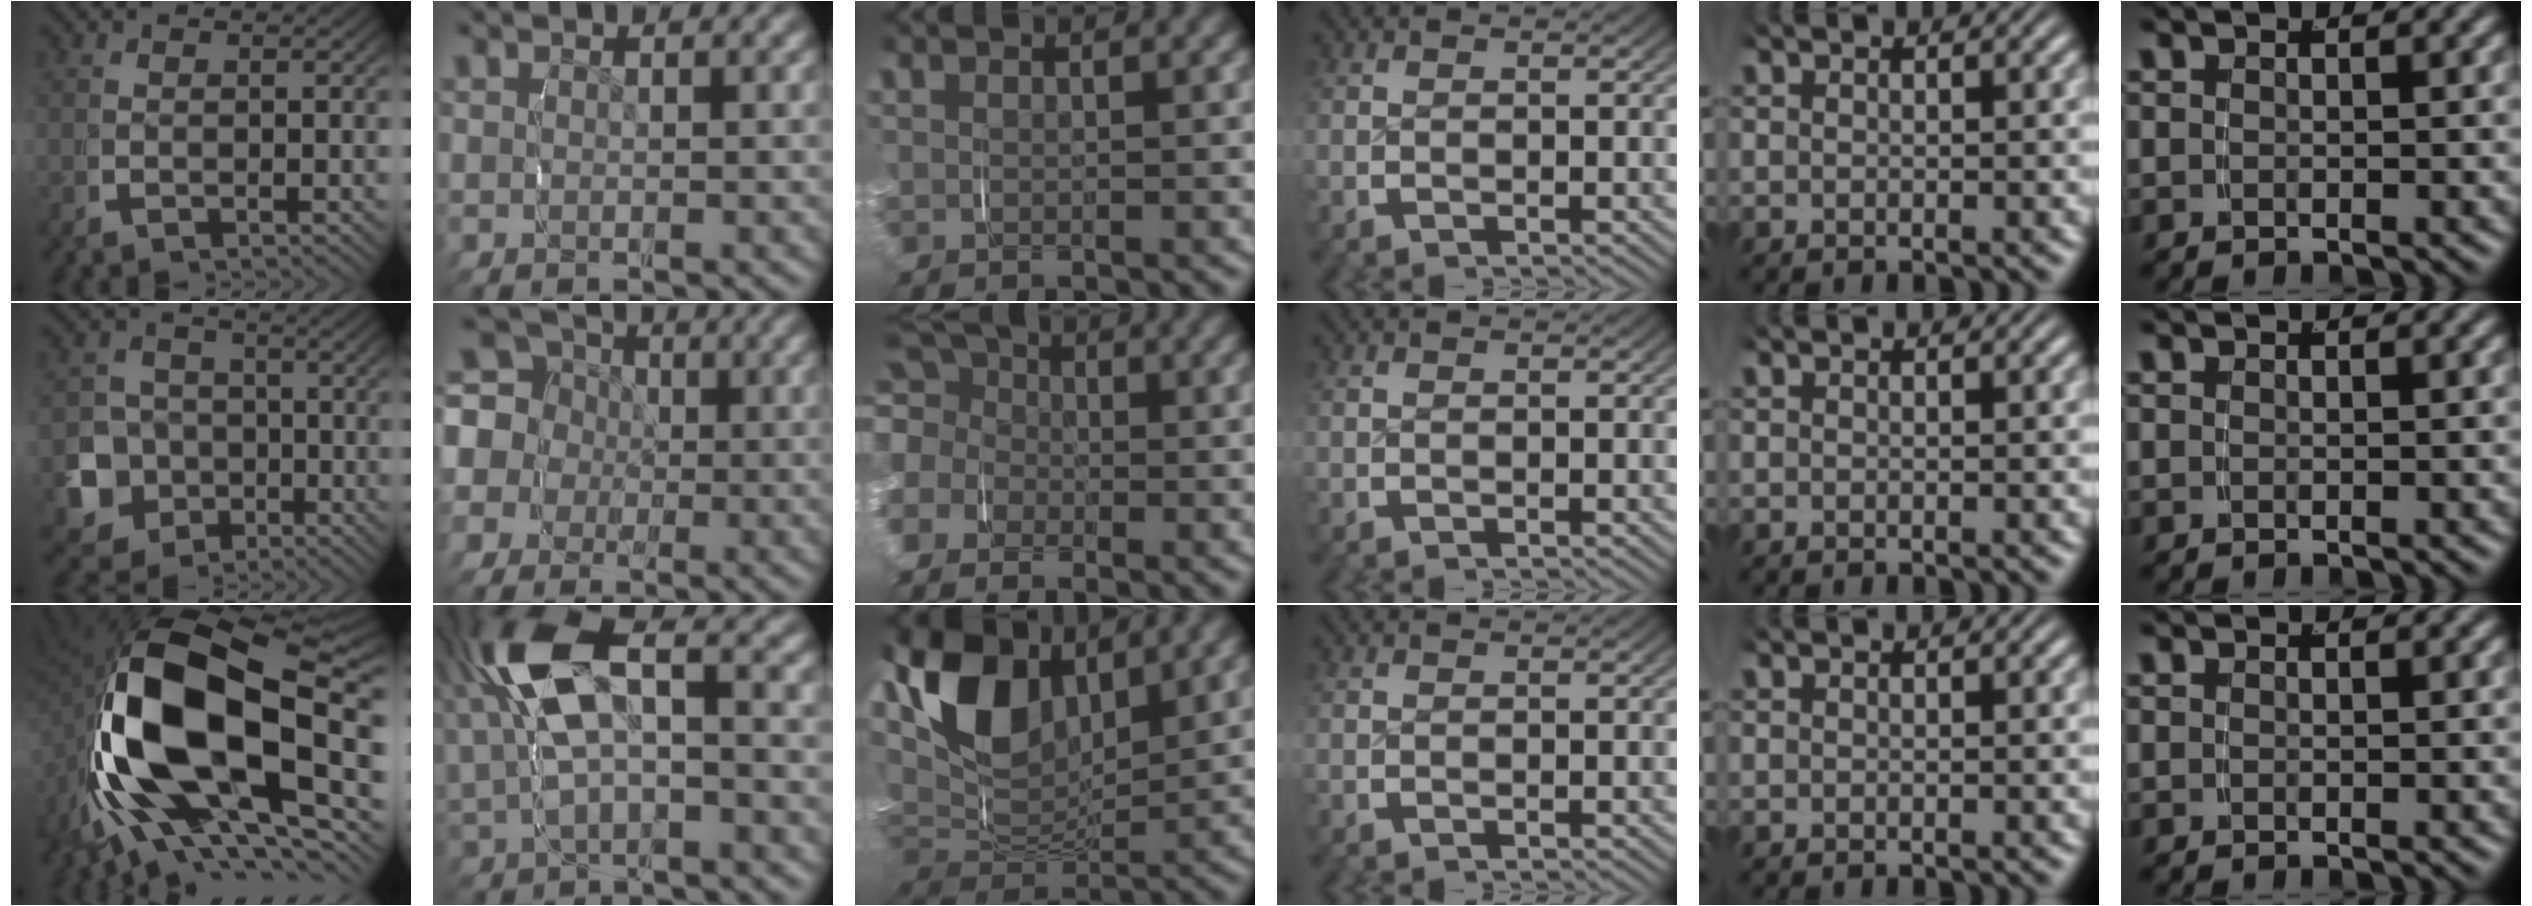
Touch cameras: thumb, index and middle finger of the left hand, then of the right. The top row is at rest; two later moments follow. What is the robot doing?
{"motion": "grasp_and_lifting", "object": "knife"}